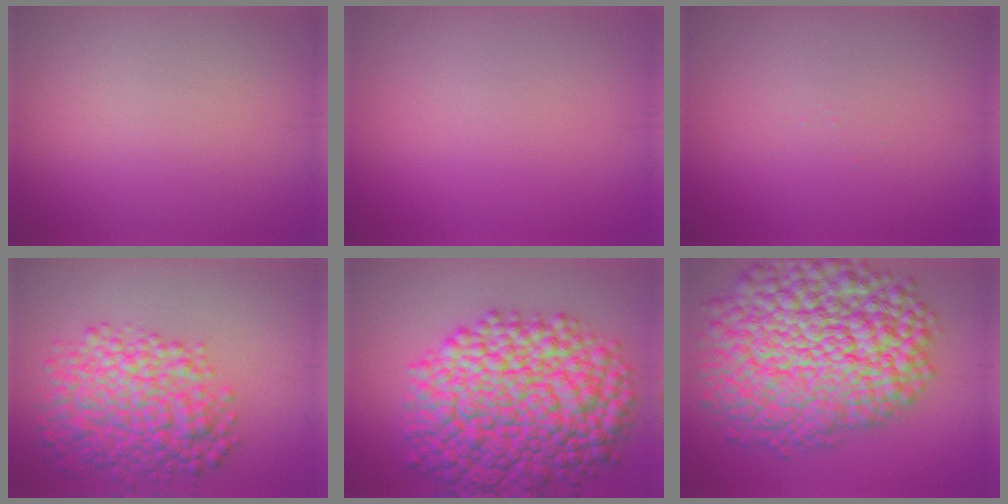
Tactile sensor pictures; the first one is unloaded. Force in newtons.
{"total": 0.0}
{"total": 0.0}
{"total": 7.1, "press": 7.1, "slide": 0.1}
{"total": 14.0, "press": 14.0, "slide": 0.2}
{"total": 15.8, "press": 15.8, "slide": 0.6}